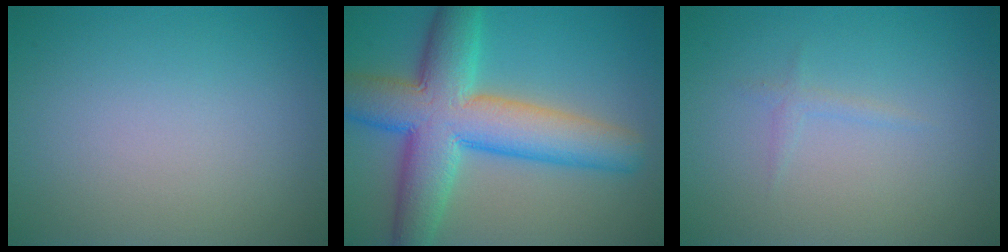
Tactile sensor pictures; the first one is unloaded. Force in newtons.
{"total": 10.7, "press": 10.7, "slide": 0.3}
{"total": 0.8, "press": 0.8, "slide": 0.1}